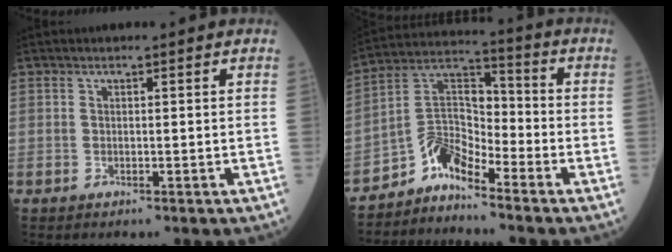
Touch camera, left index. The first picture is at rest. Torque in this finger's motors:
{"motor_torque": [0.01, 0.32, 0.10, 0.06]}